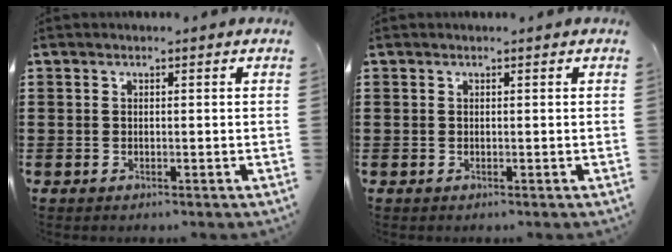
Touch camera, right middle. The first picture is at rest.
{"total": 0.0}